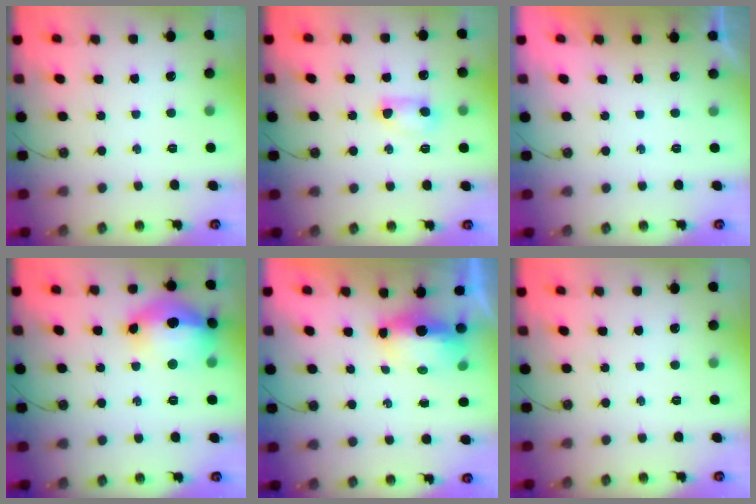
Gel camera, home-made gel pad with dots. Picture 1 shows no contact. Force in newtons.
{"total": 5.4, "press": 5.3, "slide": 1.1}
{"total": 0.0}
{"total": 18.0, "press": 17.9, "slide": 1.8}
{"total": 5.9, "press": 5.8, "slide": 0.5}
{"total": 0.0}